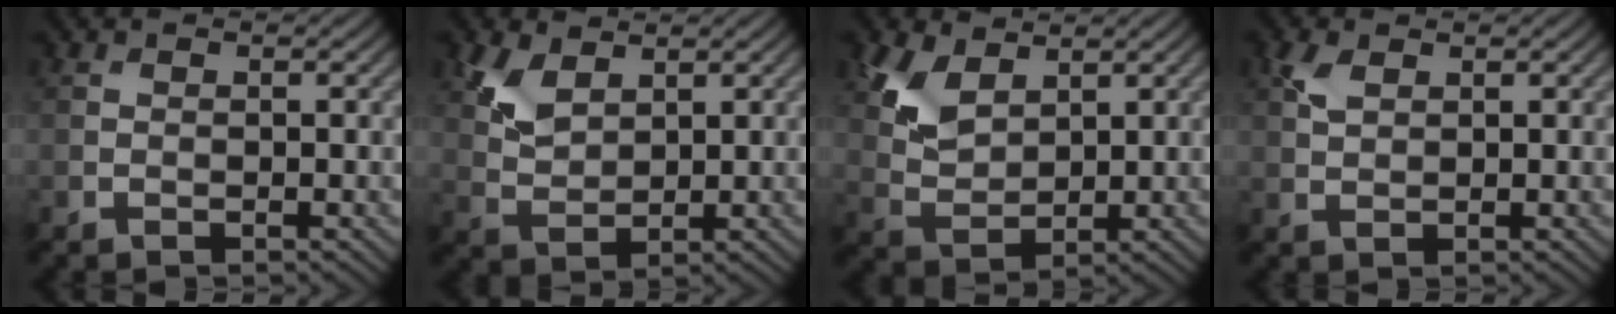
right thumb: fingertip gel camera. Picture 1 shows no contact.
{"total": 4.8, "force": [2.7, 2.7, 3.0], "torque": [-0.077, -0.001, 0.059]}
{"total": 6.2, "force": [3.4, 3.6, 3.8], "torque": [-0.096, -0.004, 0.071]}
{"total": 2.5, "force": [1.3, 1.4, 1.6], "torque": [-0.044, 0.003, 0.027]}